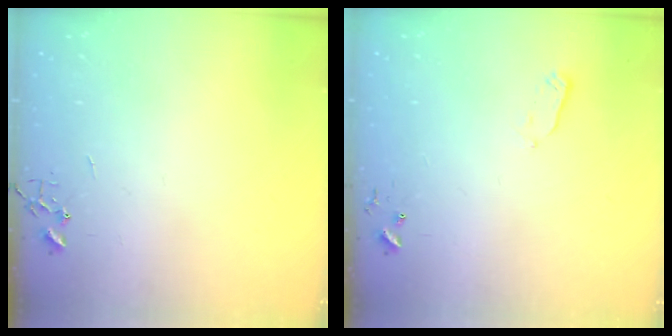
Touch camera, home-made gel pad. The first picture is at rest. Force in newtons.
{"total": 2.7, "press": 2.6, "slide": 0.4}